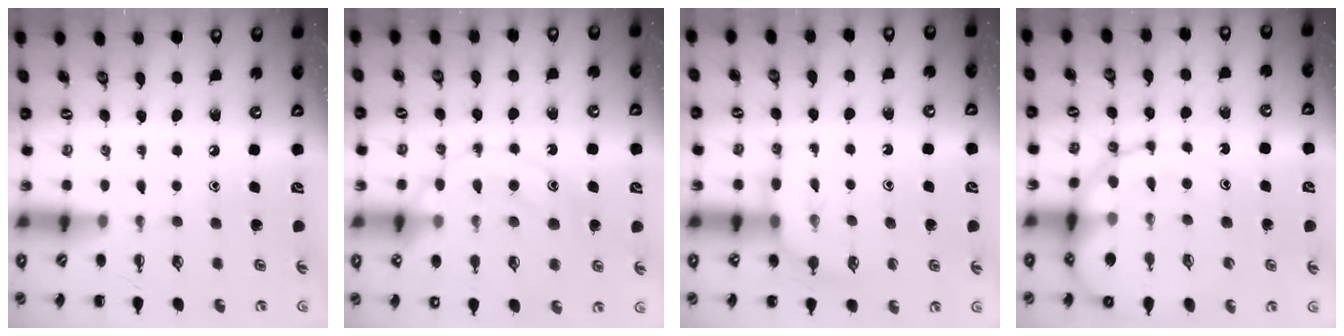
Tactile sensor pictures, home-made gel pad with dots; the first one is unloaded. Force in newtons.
{"total": 13.8, "press": 13.8, "slide": 0.9}
{"total": 8.1, "press": 8.0, "slide": 1.0}
{"total": 13.8, "press": 13.3, "slide": 3.9}